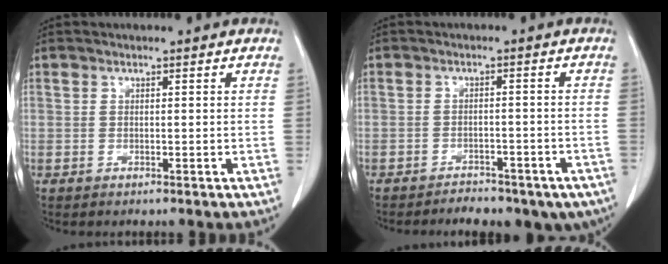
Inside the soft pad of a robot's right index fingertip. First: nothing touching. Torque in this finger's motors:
{"motor_torque": [1.04, -1.10, 0.46, 0.05]}